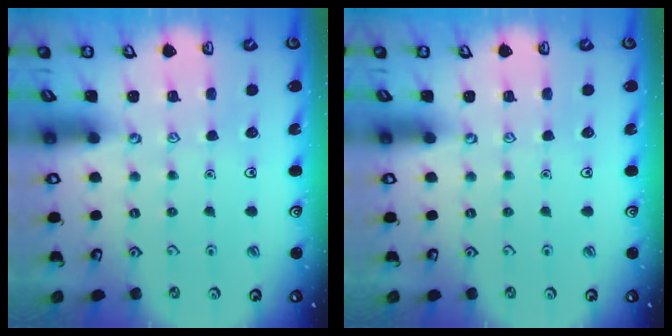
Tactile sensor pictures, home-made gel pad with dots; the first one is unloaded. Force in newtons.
{"total": 0.0}